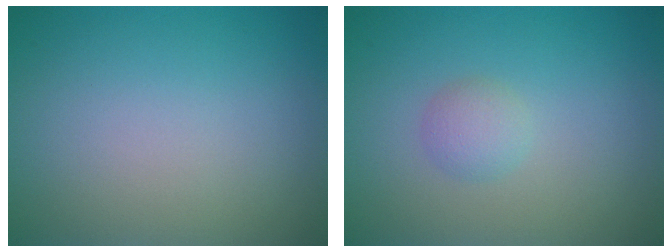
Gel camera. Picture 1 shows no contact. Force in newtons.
{"total": 1.5, "press": 1.5, "slide": 0.0}